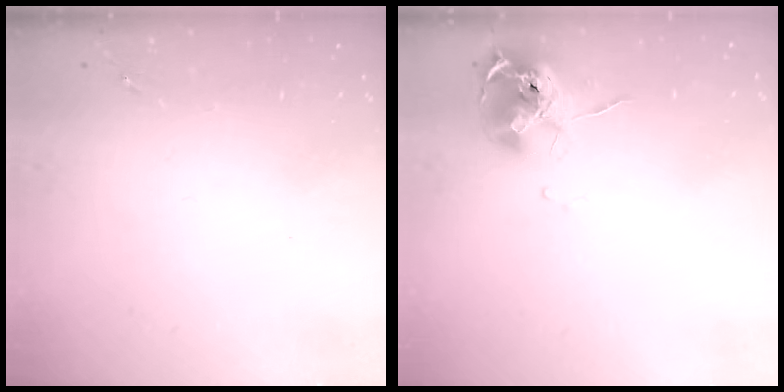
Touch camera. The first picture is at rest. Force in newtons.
{"total": 11.7, "press": 11.7, "slide": 0.7}